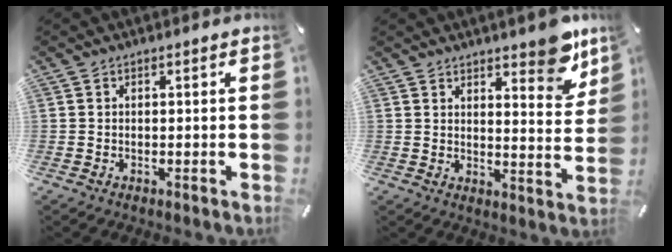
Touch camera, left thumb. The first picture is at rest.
{"total": 9.0, "force": [7.4, 3.1, 4.0], "torque": [-0.029, -0.060, 0.124]}